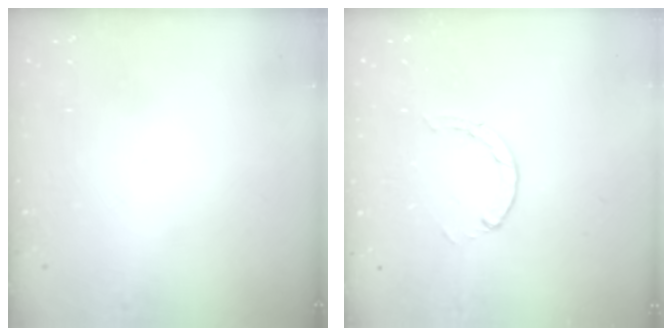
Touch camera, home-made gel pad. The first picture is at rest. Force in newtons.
{"total": 0.6, "press": 0.6, "slide": 0.2}